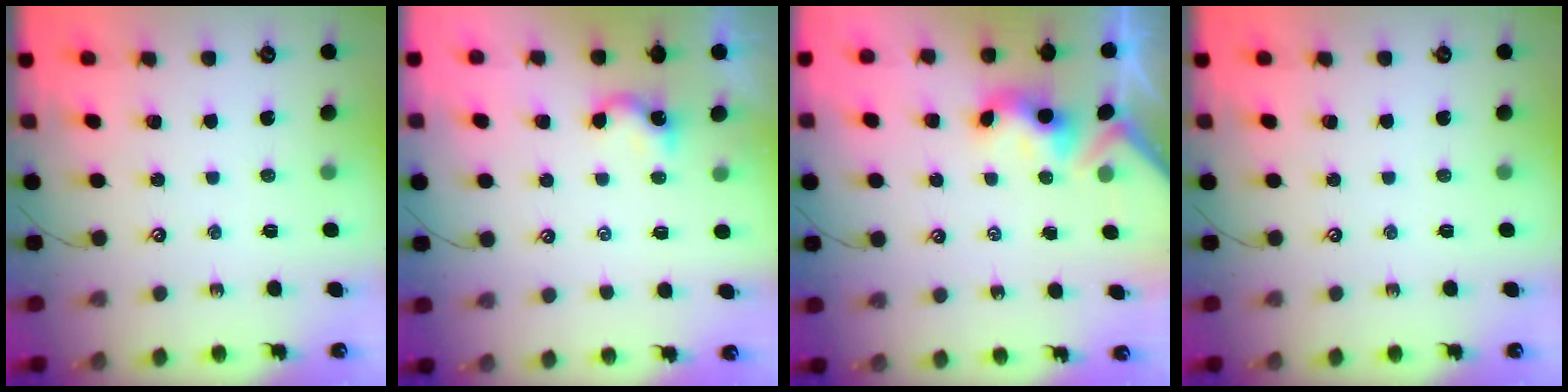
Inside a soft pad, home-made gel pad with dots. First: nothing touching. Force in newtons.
{"total": 1.2, "press": 1.1, "slide": 0.3}
{"total": 4.7, "press": 4.7, "slide": 0.2}
{"total": 0.0}